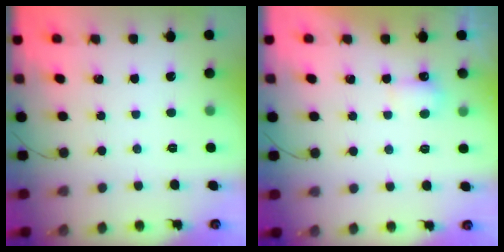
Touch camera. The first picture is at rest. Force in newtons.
{"total": 2.8, "press": 2.7, "slide": 0.6}